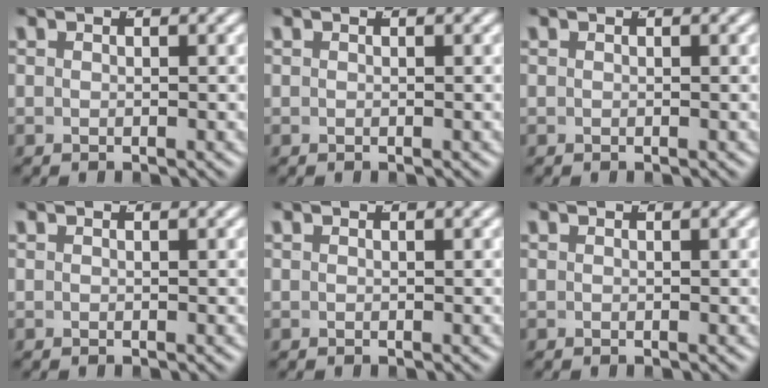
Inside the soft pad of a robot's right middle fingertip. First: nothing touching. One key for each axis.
{"total": 0.0}
{"total": 0.0}
{"total": 0.0}
{"total": 0.0}
{"total": 0.0}